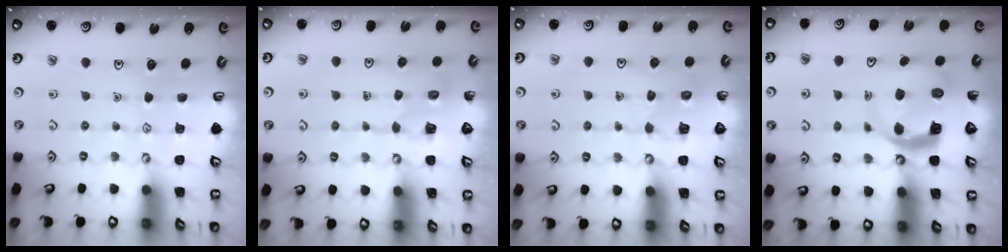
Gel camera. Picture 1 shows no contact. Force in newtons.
{"total": 2.6, "press": 2.6, "slide": 0.3}
{"total": 2.5, "press": 2.5, "slide": 0.1}
{"total": 8.1, "press": 8.0, "slide": 0.9}